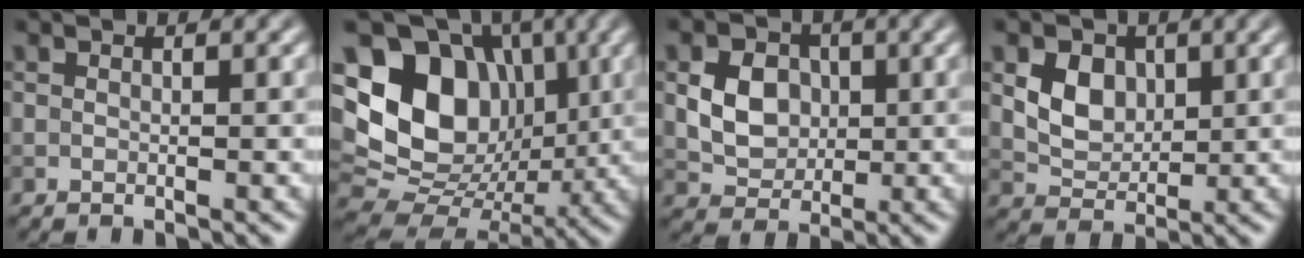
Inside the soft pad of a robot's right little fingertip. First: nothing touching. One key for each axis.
{"total": 13.5, "fx": 2.4, "fy": 10.6, "fz": 8.0, "tx": -0.146, "ty": 0.008, "tz": 0.041}
{"total": 4.3, "fx": 0.4, "fy": 3.5, "fz": 2.4, "tx": -0.050, "ty": -0.002, "tz": 0.007}
{"total": 3.8, "fx": 1.1, "fy": 3.0, "fz": 2.2, "tx": -0.048, "ty": -0.004, "tz": 0.020}